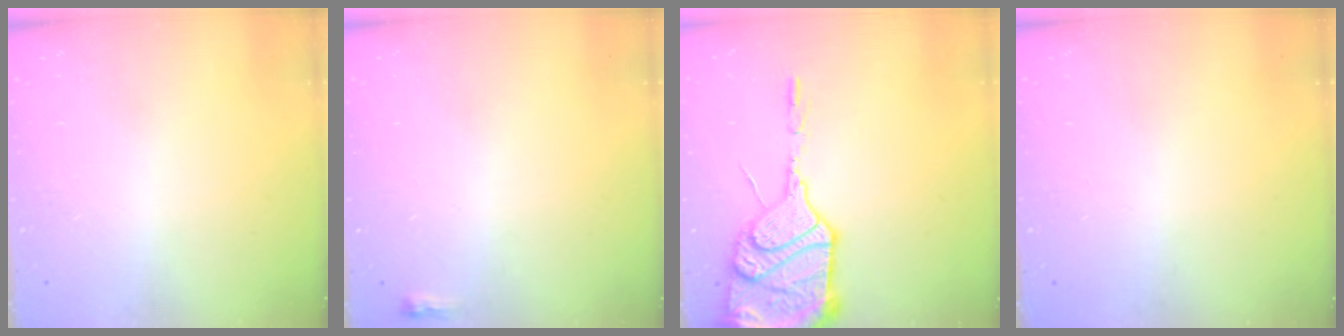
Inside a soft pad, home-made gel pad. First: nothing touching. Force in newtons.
{"total": 2.2, "press": 2.2, "slide": 0.6}
{"total": 20.3, "press": 20.1, "slide": 2.1}
{"total": 0.0}